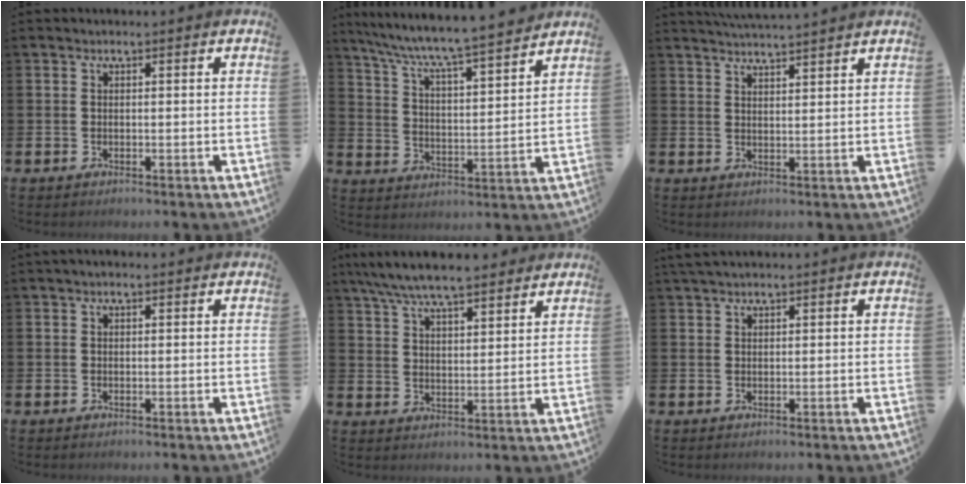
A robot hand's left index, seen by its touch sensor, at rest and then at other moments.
{"total": 7.7, "force": [7.3, 0.0, 2.5], "torque": [-0.082, -0.060, 0.122]}
{"total": 3.7, "force": [3.7, -0.4, 0.0], "torque": [-0.007, -0.020, 0.067]}
{"total": 0.6, "force": [0.4, 0.2, 0.4], "torque": [0.000, 0.001, 0.004]}
{"total": 7.7, "force": [7.2, 1.1, 2.5], "torque": [-0.079, -0.024, 0.133]}
{"total": 1.8, "force": [1.5, 0.4, 0.8], "torque": [-0.019, 0.005, 0.028]}